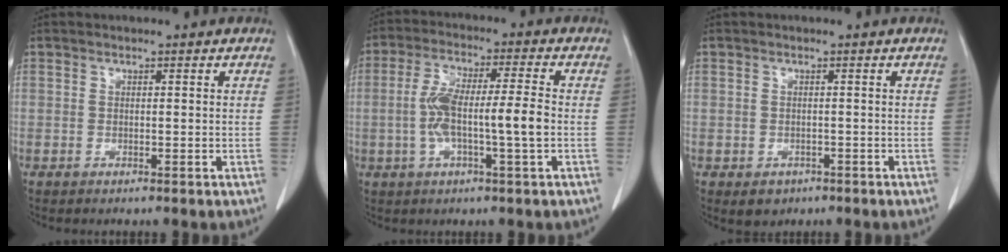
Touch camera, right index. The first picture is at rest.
{"total": 9.4, "force": [-1.4, 0.7, 9.2], "torque": [-0.181, 0.016, -0.028]}
{"total": 2.4, "force": [-1.2, 1.9, 0.7], "torque": [-0.003, 0.004, -0.009]}